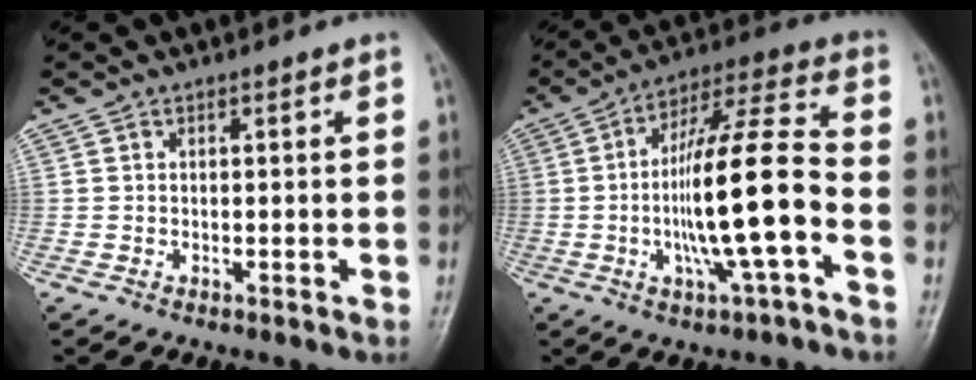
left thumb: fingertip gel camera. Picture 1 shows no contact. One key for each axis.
{"total": 17.3, "fx": -3.6, "fy": 3.0, "fz": 16.7, "tx": -0.314, "ty": 0.034, "tz": -0.062}